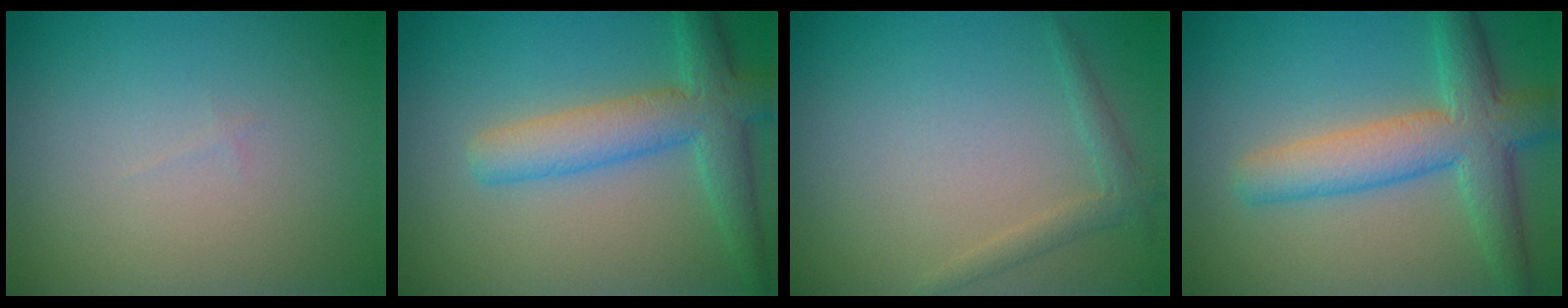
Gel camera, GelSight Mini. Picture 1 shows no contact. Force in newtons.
{"total": 5.3, "press": 5.3, "slide": 0.2}
{"total": 1.6, "press": 1.6, "slide": 0.1}
{"total": 6.4, "press": 6.4, "slide": 0.3}